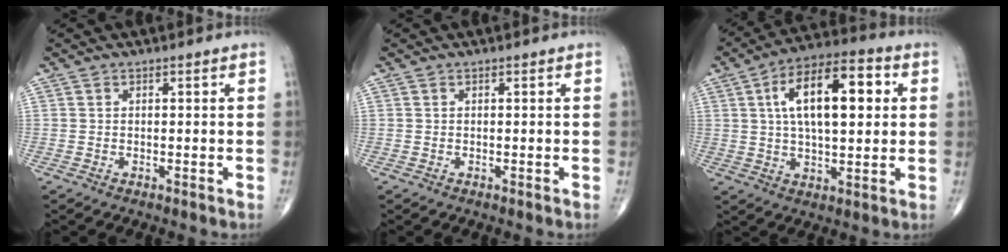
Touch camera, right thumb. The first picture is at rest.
{"total": 0.0}
{"total": 16.9, "force": [3.8, 7.6, 14.7], "torque": [-0.226, 0.015, 0.057]}